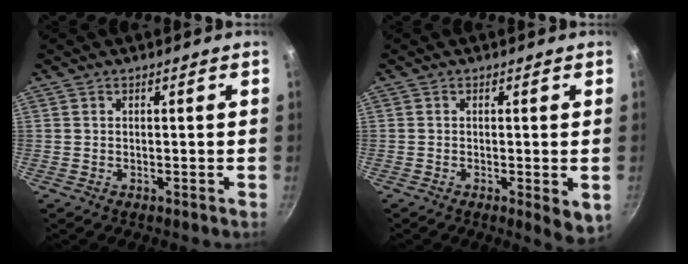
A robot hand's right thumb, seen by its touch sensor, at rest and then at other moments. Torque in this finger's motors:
{"motor_torque": [-0.01, 0.41, 0.00, -0.07, 0.00]}